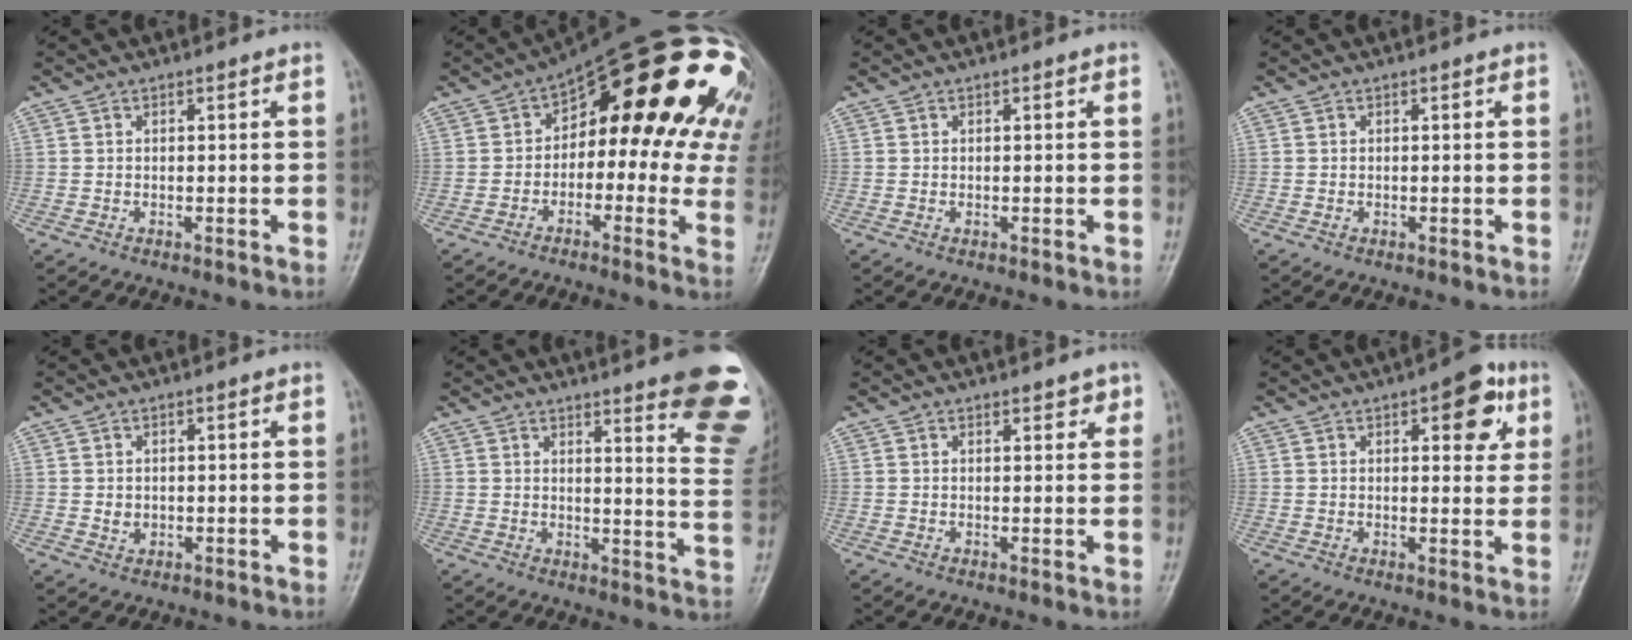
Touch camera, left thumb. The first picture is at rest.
{"total": 25.6, "force": [5.1, 12.7, 21.6], "torque": [-0.227, 0.051, 0.063]}
{"total": 0.7, "force": [0.0, 0.5, 0.5], "torque": [-0.006, 0.005, 0.001]}
{"total": 0.8, "force": [-0.1, 0.6, 0.5], "torque": [-0.005, 0.006, -0.003]}
{"total": 2.0, "force": [0.0, 1.7, 1.0], "torque": [-0.007, 0.003, 0.004]}
{"total": 18.1, "force": [12.2, 3.3, 13.0], "torque": [-0.133, -0.079, 0.134]}
{"total": 2.1, "force": [1.3, 1.2, 1.2], "torque": [0.002, -0.005, 0.014]}
{"total": 12.9, "force": [5.4, 5.5, 10.3], "torque": [-0.090, -0.010, 0.062]}